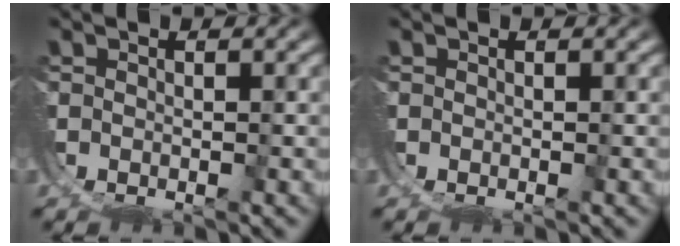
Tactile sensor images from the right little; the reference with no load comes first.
{"total": 0.0}